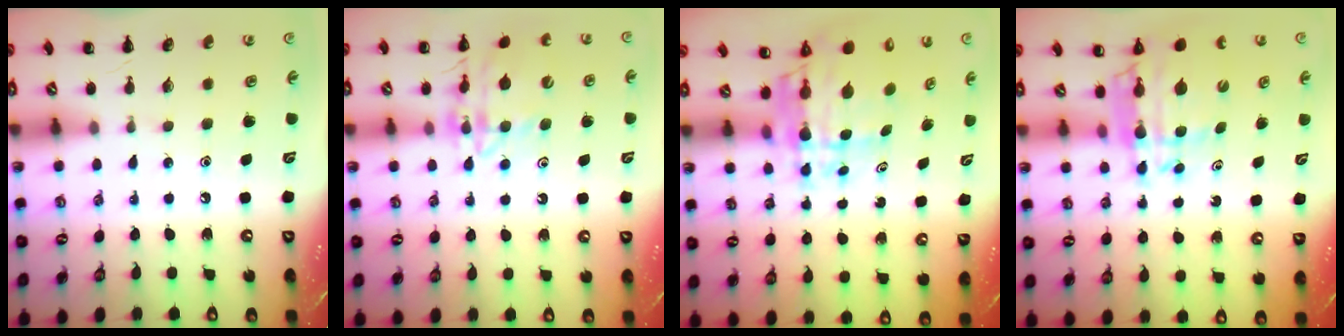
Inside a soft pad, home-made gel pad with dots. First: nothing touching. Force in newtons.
{"total": 13.9, "press": 13.7, "slide": 2.1}
{"total": 8.1, "press": 7.7, "slide": 2.5}
{"total": 9.3, "press": 8.8, "slide": 3.0}